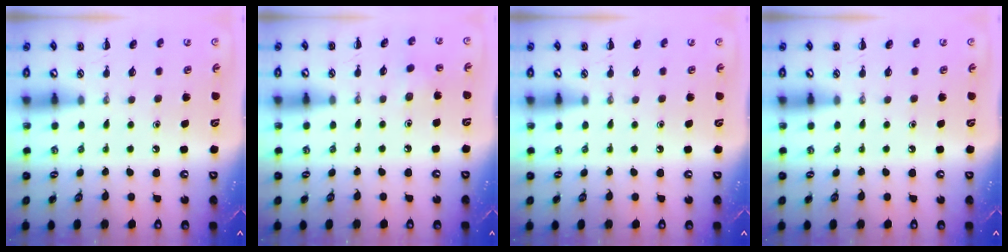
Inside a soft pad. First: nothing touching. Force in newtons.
{"total": 3.0, "press": 2.8, "slide": 1.0}
{"total": 0.0}
{"total": 0.0}